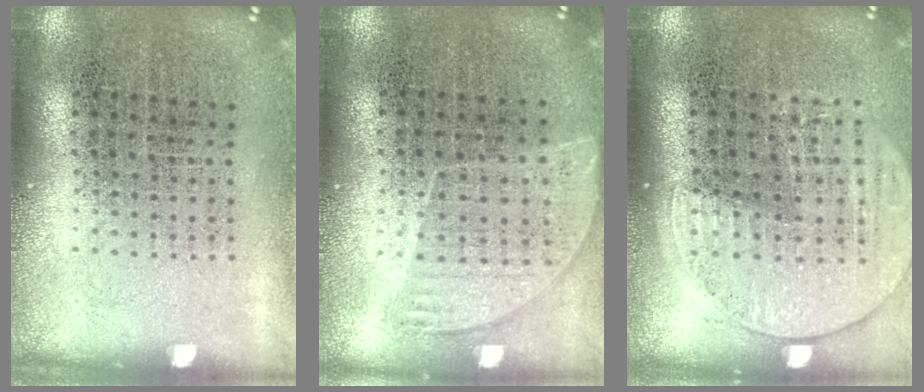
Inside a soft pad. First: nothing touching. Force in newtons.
{"total": 0.9, "press": 0.8, "slide": 0.4}
{"total": 1.4, "press": 1.3, "slide": 0.5}